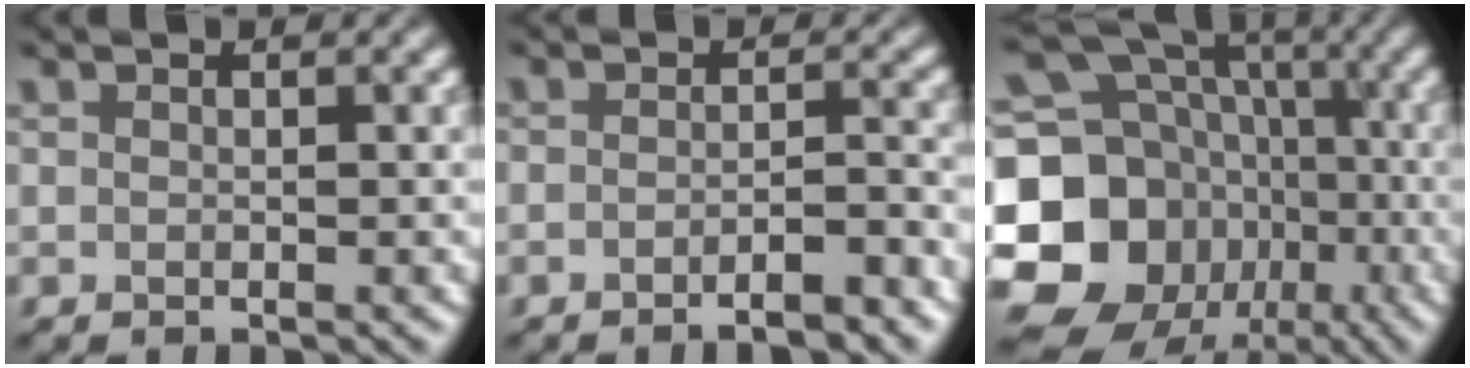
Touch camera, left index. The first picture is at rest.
{"total": 2.5, "force": [-2.0, 0.3, 1.4], "torque": [-0.015, 0.003, -0.036]}
{"total": 19.1, "force": [-5.7, 16.2, 8.2], "torque": [-0.191, -0.001, -0.114]}